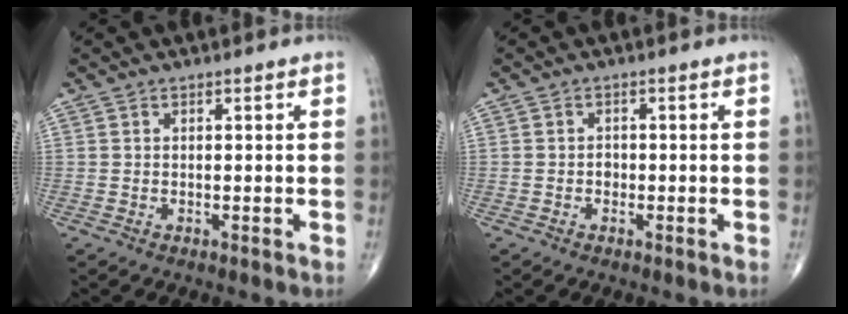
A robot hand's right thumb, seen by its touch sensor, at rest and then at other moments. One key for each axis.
{"total": 1.2, "fx": -0.3, "fy": 1.0, "fz": 0.6, "tx": -0.004, "ty": 0.004, "tz": -0.007}